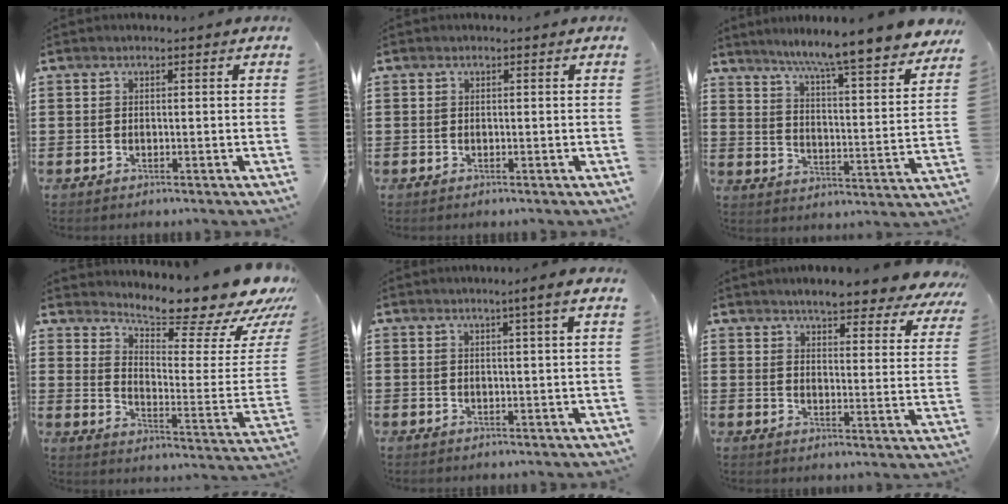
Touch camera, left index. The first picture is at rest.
{"total": 0.0}
{"total": 7.9, "force": [7.0, -1.1, 3.4], "torque": [-0.079, -0.061, 0.109]}
{"total": 10.4, "force": [8.9, 1.6, 5.2], "torque": [-0.090, -0.089, 0.144]}
{"total": 2.7, "force": [1.4, -0.5, 2.3], "torque": [-0.042, -0.004, 0.022]}
{"total": 5.5, "force": [5.1, 0.1, 2.0], "torque": [-0.053, -0.031, 0.087]}